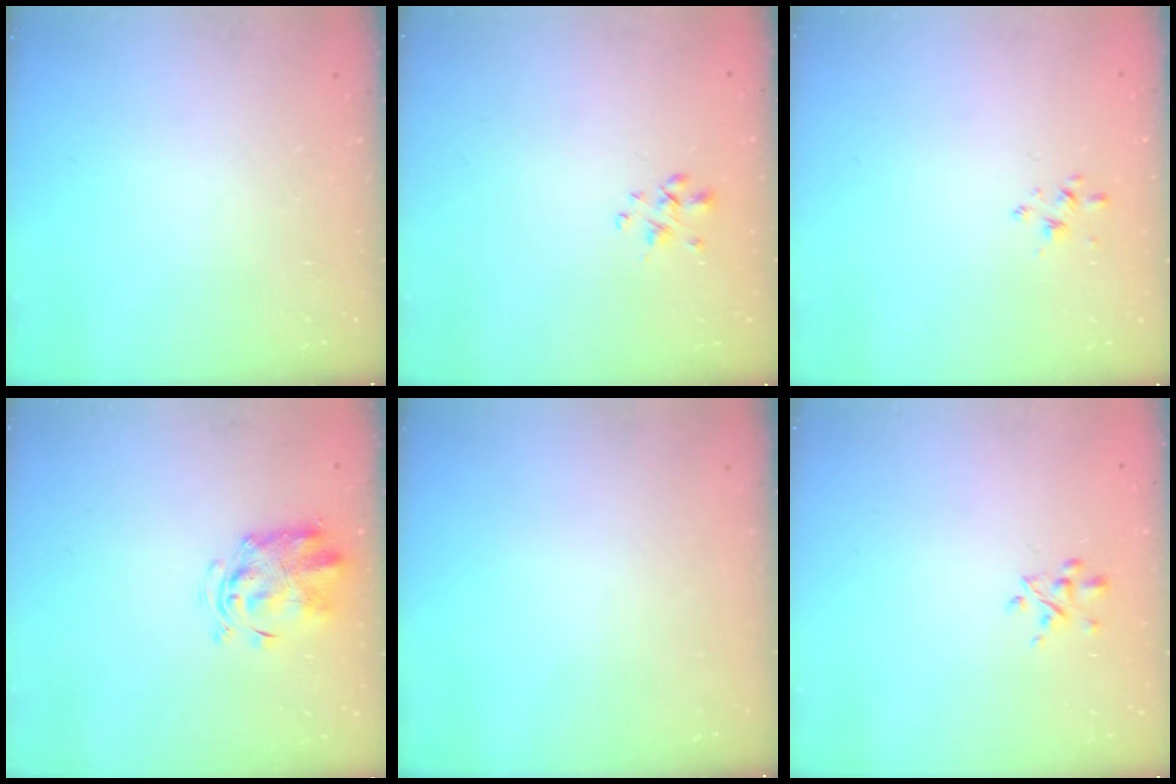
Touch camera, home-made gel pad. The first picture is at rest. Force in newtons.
{"total": 1.9, "press": 1.7, "slide": 0.8}
{"total": 2.0, "press": 1.9, "slide": 0.7}
{"total": 2.9, "press": 2.9, "slide": 0.7}
{"total": 0.0}
{"total": 3.0, "press": 2.8, "slide": 1.1}